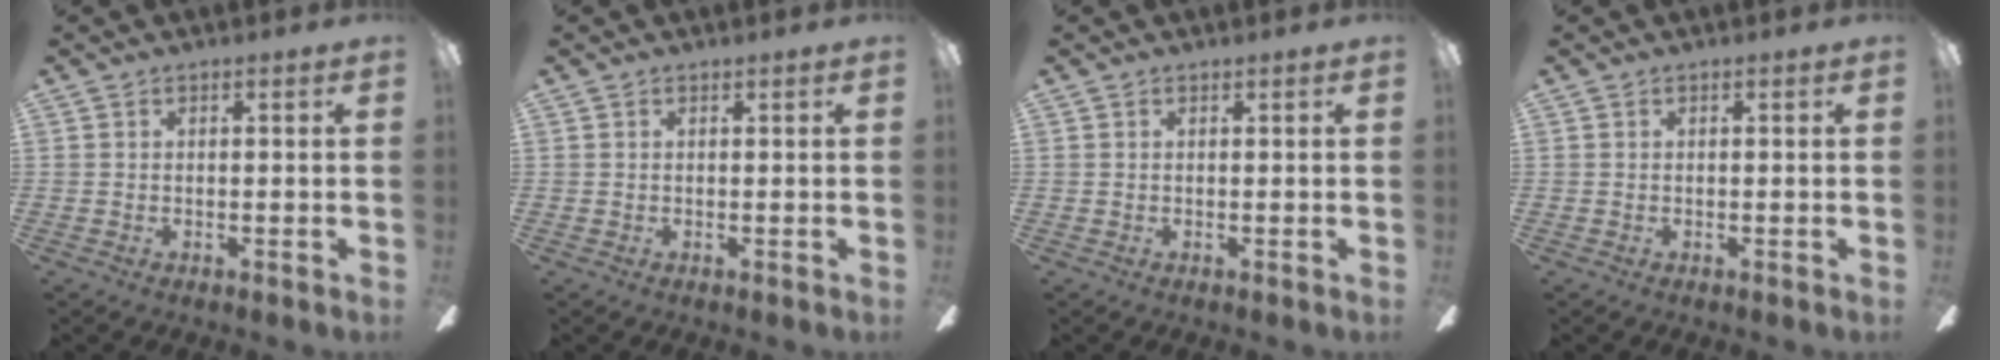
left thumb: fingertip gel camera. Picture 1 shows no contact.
{"total": 0.0}
{"total": 0.0}
{"total": 0.0}